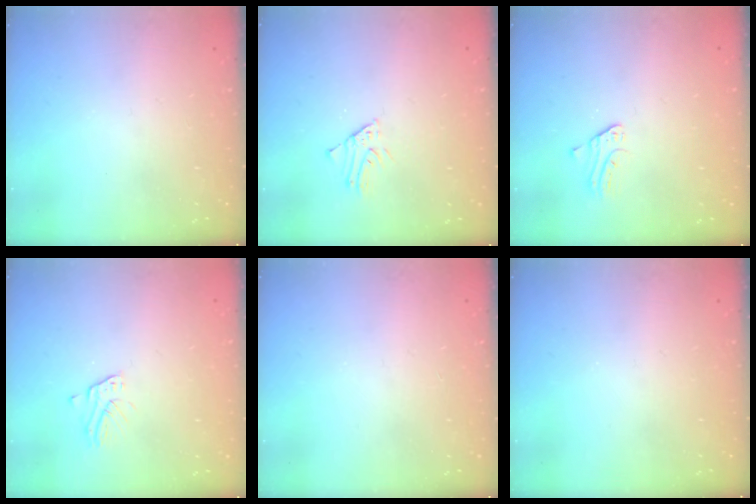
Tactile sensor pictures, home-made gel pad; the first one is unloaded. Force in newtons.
{"total": 1.6, "press": 1.6, "slide": 0.2}
{"total": 2.0, "press": 2.0, "slide": 0.2}
{"total": 2.2, "press": 2.2, "slide": 0.2}
{"total": 2.8, "press": 2.8, "slide": 0.3}
{"total": 0.0}